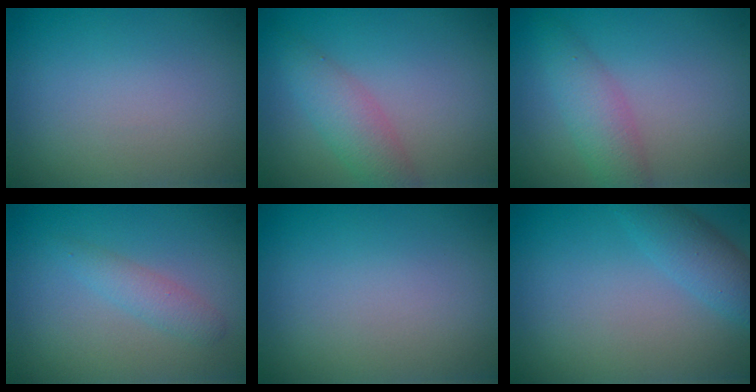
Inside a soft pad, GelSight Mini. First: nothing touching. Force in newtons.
{"total": 3.0, "press": 3.0, "slide": 0.1}
{"total": 2.8, "press": 2.8, "slide": 0.2}
{"total": 1.8, "press": 1.8, "slide": 0.0}
{"total": 0.0}
{"total": 3.1, "press": 3.1, "slide": 0.2}